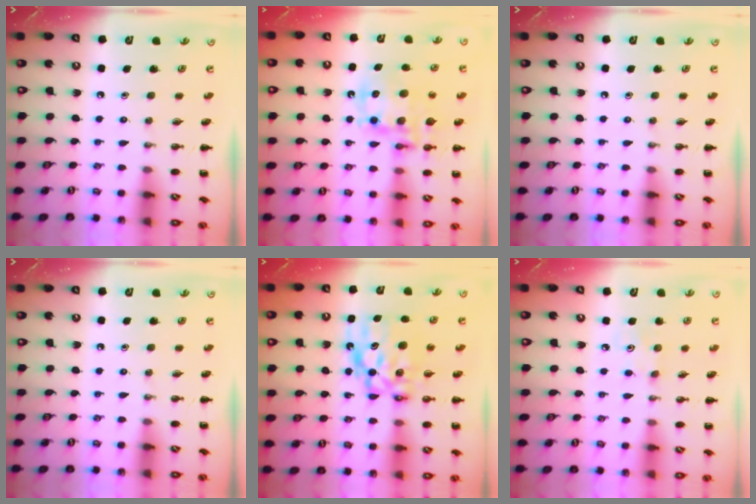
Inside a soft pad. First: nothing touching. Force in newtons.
{"total": 14.6, "press": 14.2, "slide": 3.4}
{"total": 0.0}
{"total": 0.0}
{"total": 9.7, "press": 9.4, "slide": 2.5}
{"total": 2.9, "press": 2.8, "slide": 0.8}